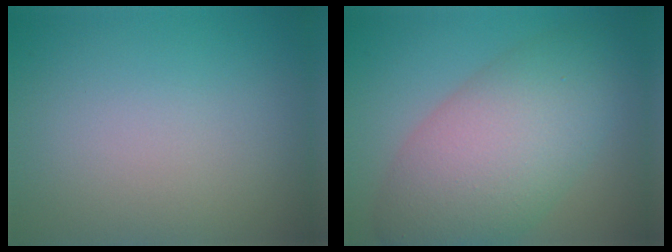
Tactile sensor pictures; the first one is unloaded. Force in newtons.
{"total": 9.1, "press": 9.1, "slide": 0.4}